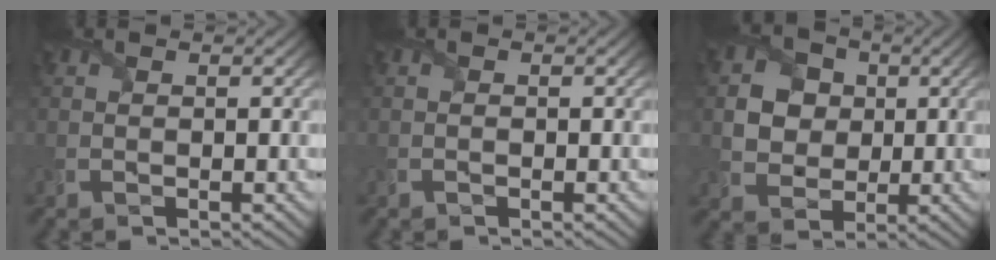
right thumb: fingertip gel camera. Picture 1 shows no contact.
{"total": 0.0}
{"total": 5.8, "force": [1.2, 5.1, 2.4], "torque": [-0.072, 0.003, 0.006]}